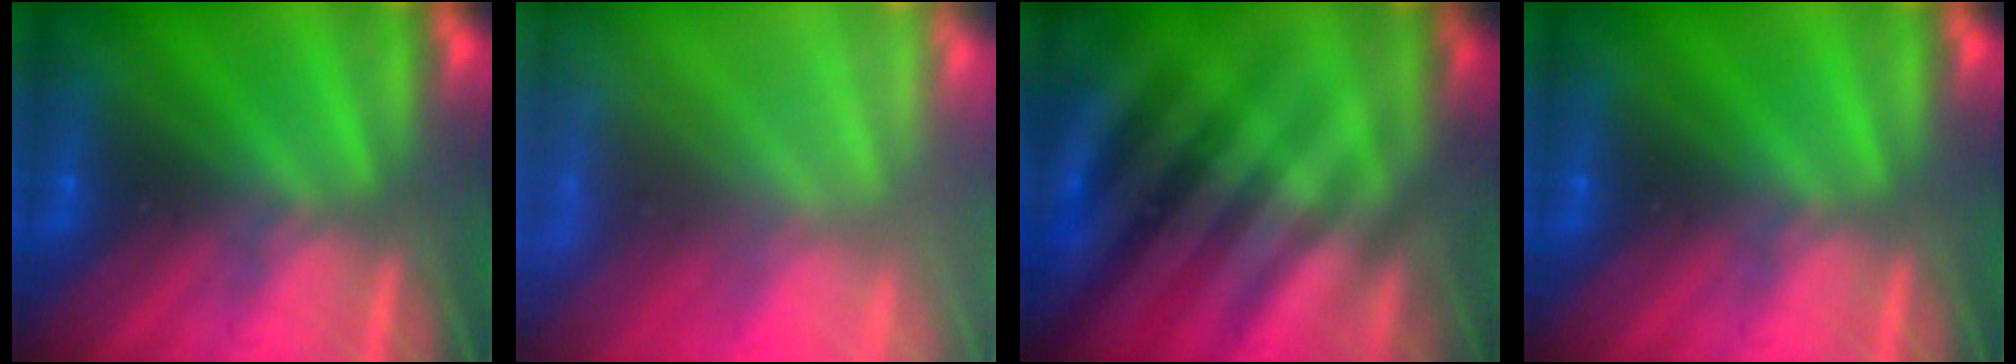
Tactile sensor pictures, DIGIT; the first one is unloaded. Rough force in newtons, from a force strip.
{"total": 7.0}
{"total": 2.8}
{"total": 0.0}